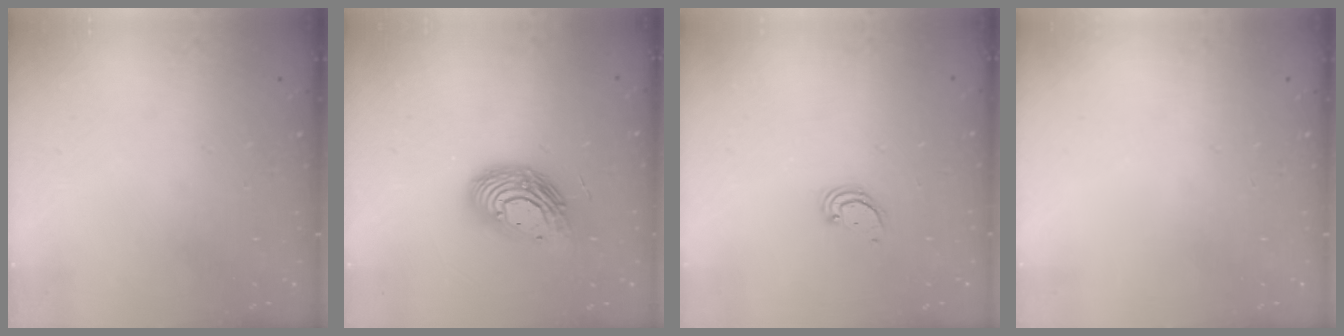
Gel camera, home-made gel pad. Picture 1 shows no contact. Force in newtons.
{"total": 12.9, "press": 12.9, "slide": 1.2}
{"total": 2.2, "press": 2.2, "slide": 0.2}
{"total": 0.0}